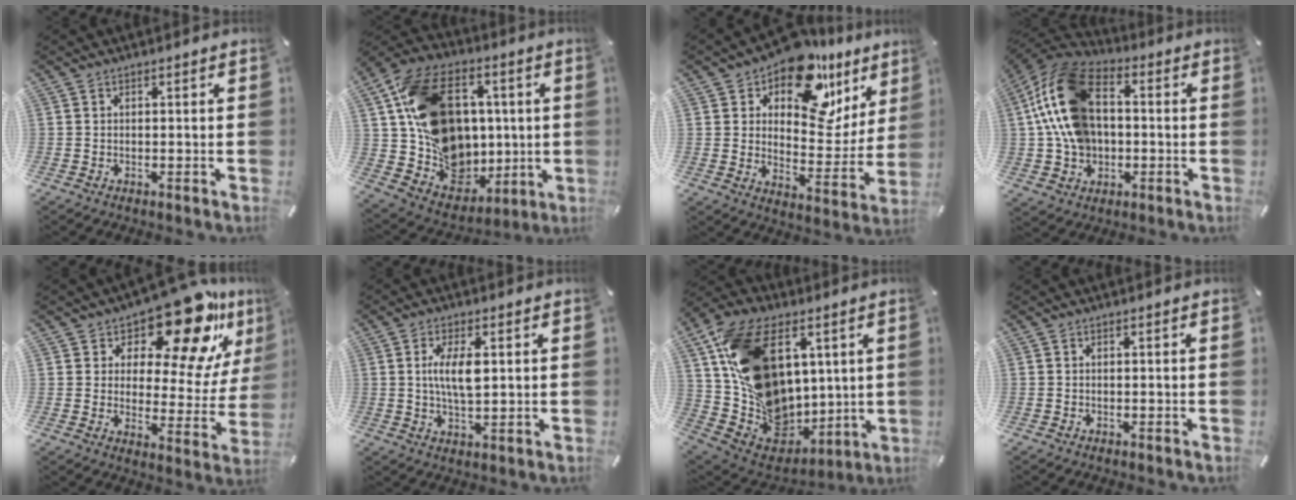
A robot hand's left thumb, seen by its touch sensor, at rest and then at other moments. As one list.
[{"total": 25.0, "force": [4.3, 19.2, 15.4], "torque": [-0.270, -0.018, 0.107]}, {"total": 16.8, "force": [10.9, 9.6, 8.5], "torque": [-0.125, -0.080, 0.190]}, {"total": 17.5, "force": [1.2, 12.9, 11.7], "torque": [-0.274, 0.012, 0.021]}, {"total": 18.0, "force": [14.1, 6.5, 9.2], "torque": [-0.126, -0.127, 0.233]}, {"total": 7.2, "force": [1.3, 2.7, 6.5], "torque": [-0.136, -0.003, 0.016]}, {"total": 25.2, "force": [8.4, 17.5, 16.2], "torque": [-0.291, -0.049, 0.172]}, {"total": 0.0}]